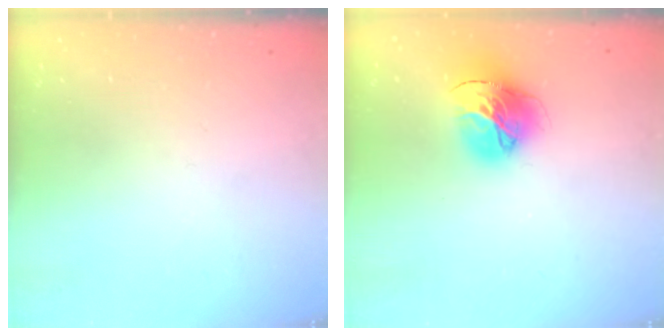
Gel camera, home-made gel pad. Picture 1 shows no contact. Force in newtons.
{"total": 16.7, "press": 16.6, "slide": 1.8}